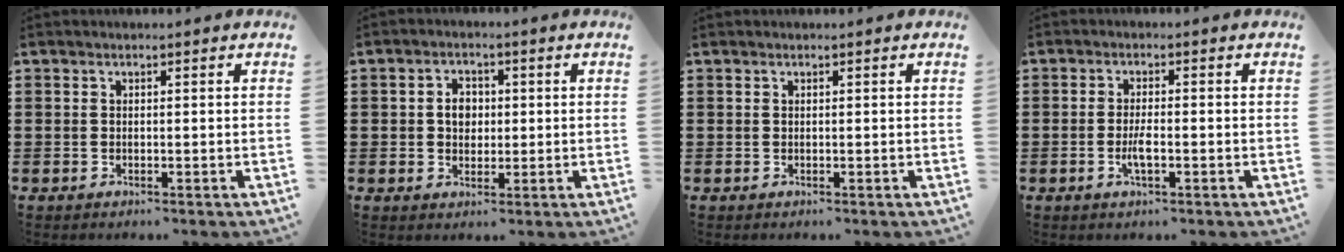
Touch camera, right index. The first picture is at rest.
{"total": 3.2, "force": [0.2, 2.5, 2.0], "torque": [-0.038, 0.008, 0.000]}
{"total": 0.0}
{"total": 2.0, "force": [-0.7, 0.4, 1.9], "torque": [-0.042, -0.002, -0.014]}